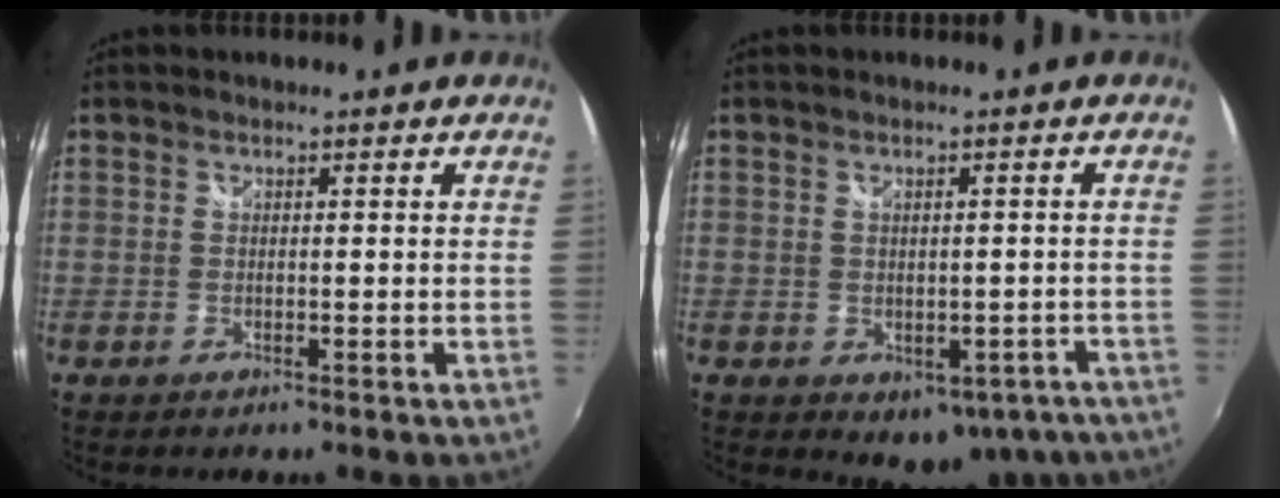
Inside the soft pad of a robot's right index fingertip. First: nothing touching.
{"total": 9.0, "force": [-5.6, 6.0, 3.7], "torque": [-0.048, 0.015, -0.043]}